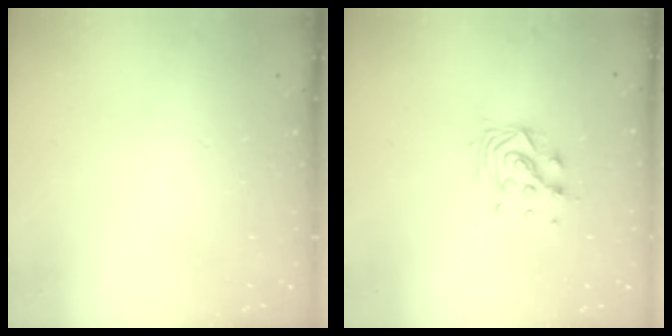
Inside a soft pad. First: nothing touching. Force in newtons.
{"total": 9.3, "press": 9.3, "slide": 0.9}